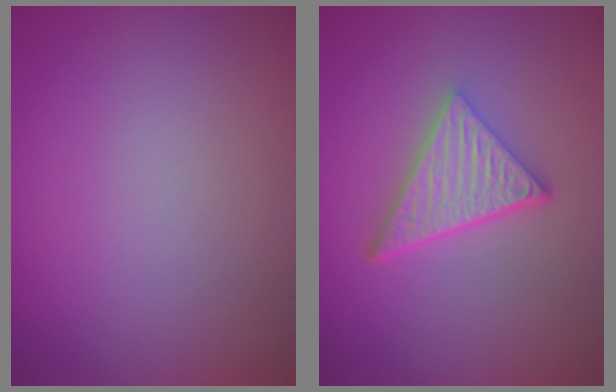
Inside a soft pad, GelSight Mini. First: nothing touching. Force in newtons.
{"total": 5.2, "press": 3.6, "slide": 3.7}